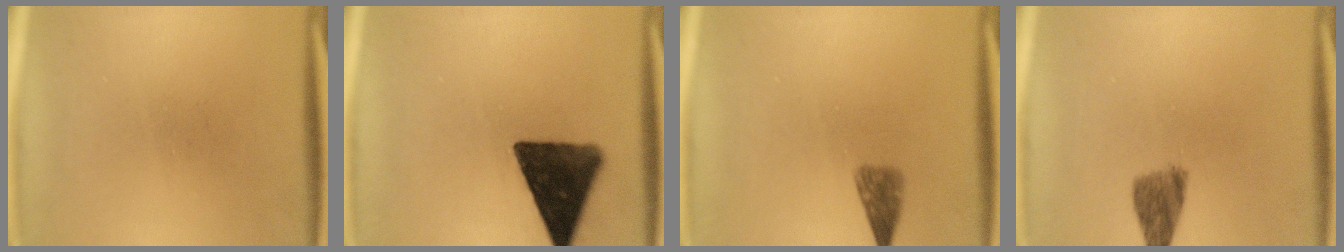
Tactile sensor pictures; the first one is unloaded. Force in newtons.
{"total": 13.9}
{"total": 2.5}
{"total": 4.2}